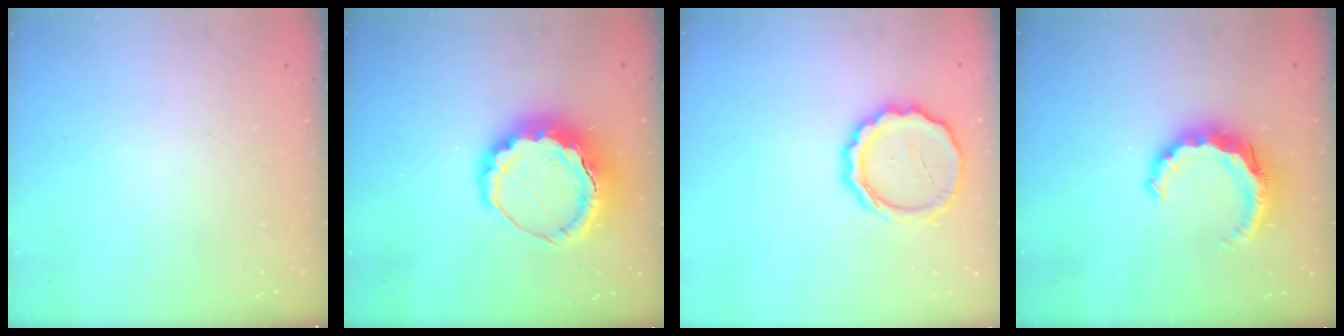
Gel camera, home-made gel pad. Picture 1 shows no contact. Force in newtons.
{"total": 11.4, "press": 11.2, "slide": 2.1}
{"total": 12.5, "press": 12.2, "slide": 2.7}
{"total": 8.3, "press": 8.2, "slide": 1.1}